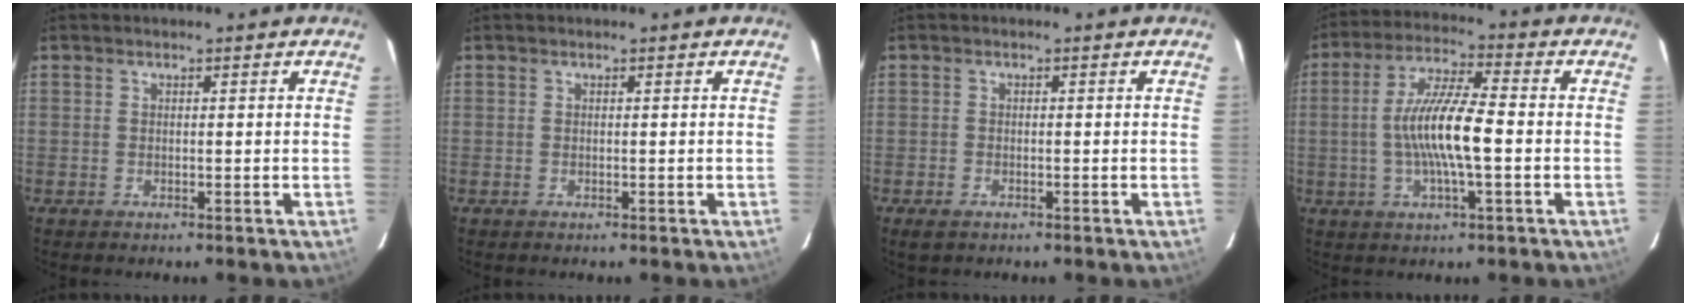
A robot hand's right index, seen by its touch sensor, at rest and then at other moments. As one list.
[{"total": 0.0}, {"total": 2.0, "force": [-1.4, 1.0, 1.0], "torque": [-0.022, -0.005, -0.026]}, {"total": 11.3, "force": [-1.4, 1.7, 11.1], "torque": [-0.214, 0.004, -0.028]}]